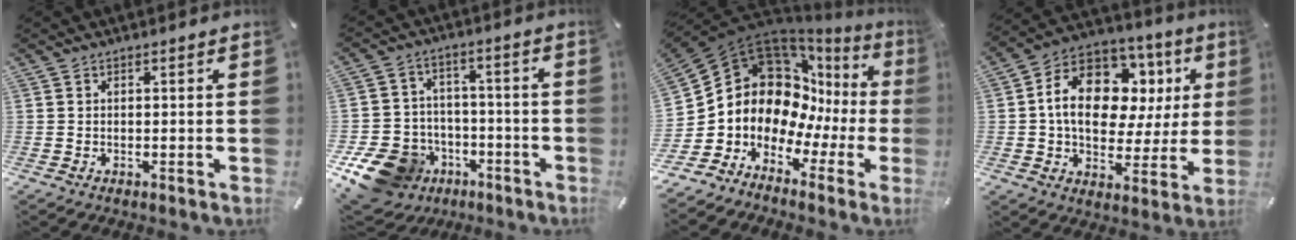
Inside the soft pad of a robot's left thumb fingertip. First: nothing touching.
{"total": 14.0, "force": [-7.2, 10.9, 4.9], "torque": [-0.100, 0.056, -0.118]}
{"total": 13.3, "force": [3.1, 11.1, 6.7], "torque": [-0.135, -0.071, 0.059]}
{"total": 17.3, "force": [3.7, 12.4, 11.4], "torque": [-0.191, -0.006, 0.068]}